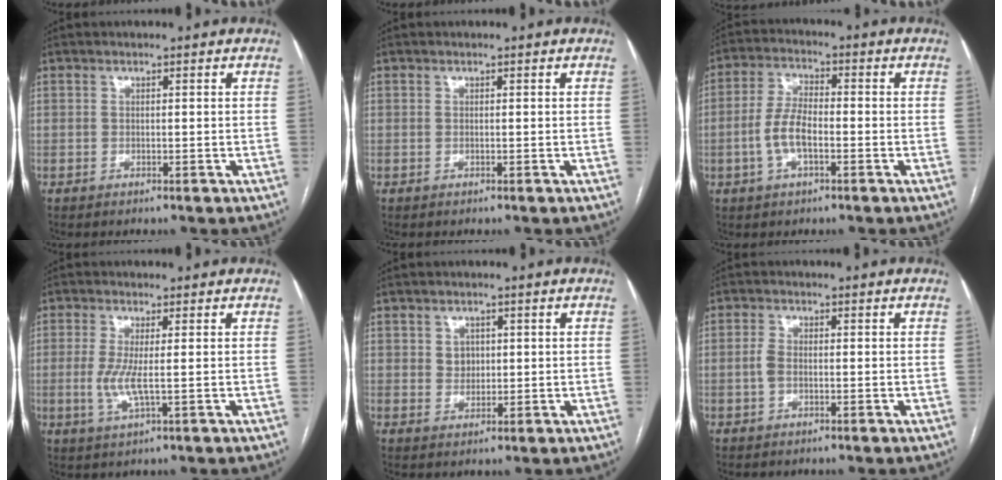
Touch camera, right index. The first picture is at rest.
{"total": 0.0}
{"total": 6.5, "force": [-1.8, 2.6, 5.6], "torque": [-0.126, 0.009, -0.037]}
{"total": 4.4, "force": [-0.3, 0.4, 4.4], "torque": [-0.101, -0.011, -0.005]}
{"total": 2.3, "force": [0.6, 2.0, 1.0], "torque": [-0.013, 0.001, 0.011]}
{"total": 1.9, "force": [-0.4, 1.0, 1.5], "torque": [-0.034, 0.004, -0.009]}